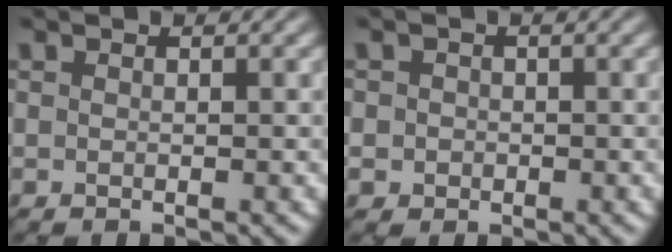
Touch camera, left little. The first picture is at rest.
{"total": 1.6, "force": [0.1, 1.5, 0.4], "torque": [0.012, 0.002, -0.005]}